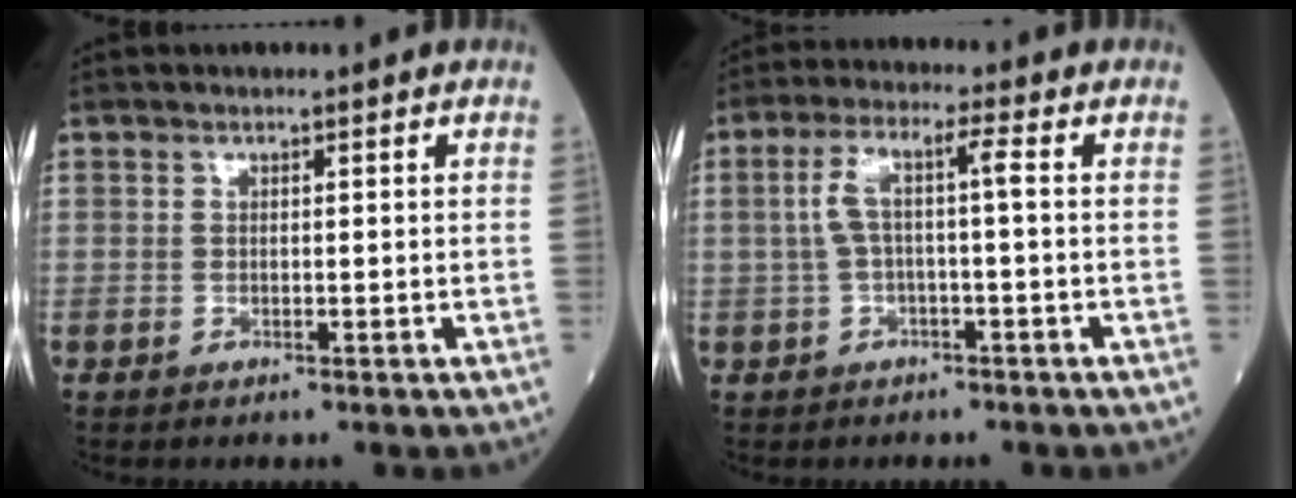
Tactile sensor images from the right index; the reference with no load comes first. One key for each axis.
{"total": 6.0, "fx": 0.4, "fy": 0.9, "fz": 5.9, "tx": -0.126, "ty": 0.028, "tz": 0.012}